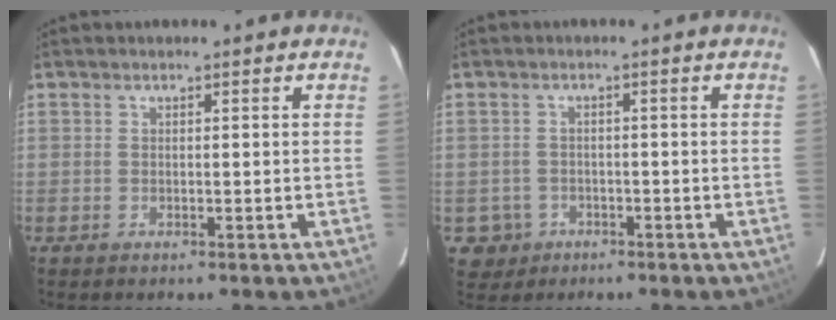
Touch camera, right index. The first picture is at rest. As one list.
[{"total": 4.3, "force": [-1.7, 3.9, 0.4], "torque": [-0.021, 0.011, -0.020]}]